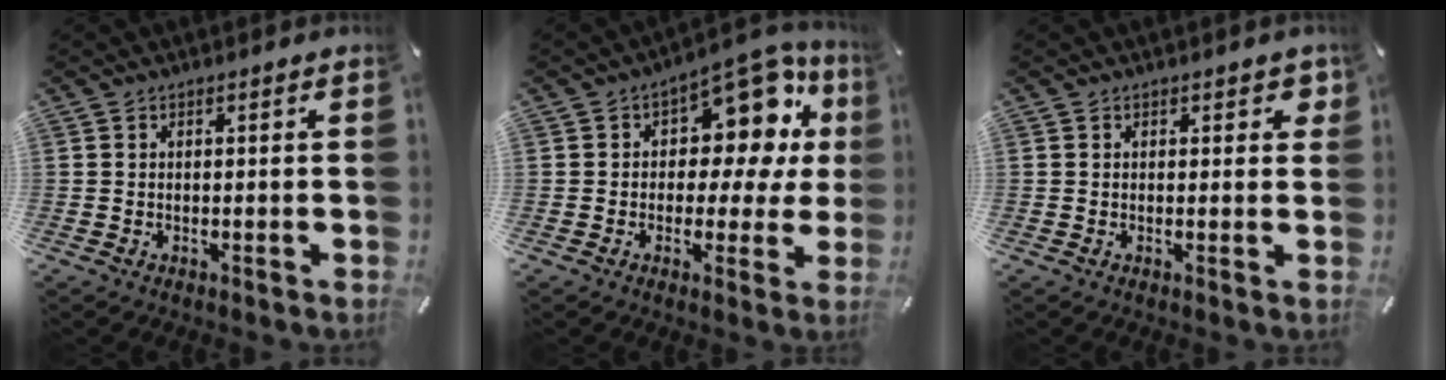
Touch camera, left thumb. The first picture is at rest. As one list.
[{"total": 14.6, "force": [7.5, 8.1, 9.6], "torque": [-0.129, -0.067, 0.128]}, {"total": 1.7, "force": [0.9, 1.1, 1.0], "torque": [0.002, -0.004, 0.009]}]